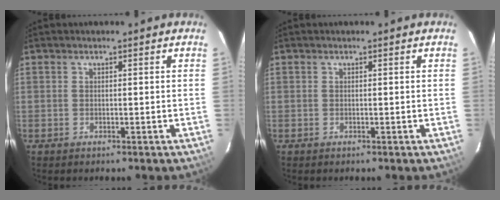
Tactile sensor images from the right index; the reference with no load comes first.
{"total": 0.0}